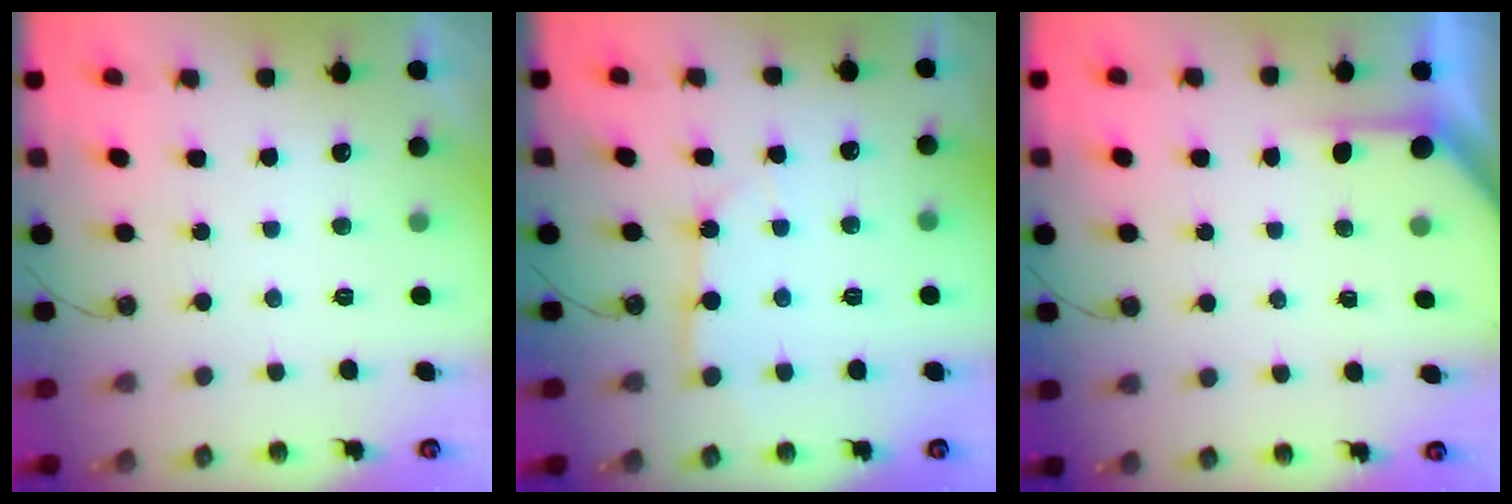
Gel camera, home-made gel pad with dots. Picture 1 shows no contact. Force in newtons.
{"total": 3.0, "press": 2.9, "slide": 0.3}
{"total": 2.5, "press": 2.5, "slide": 0.3}